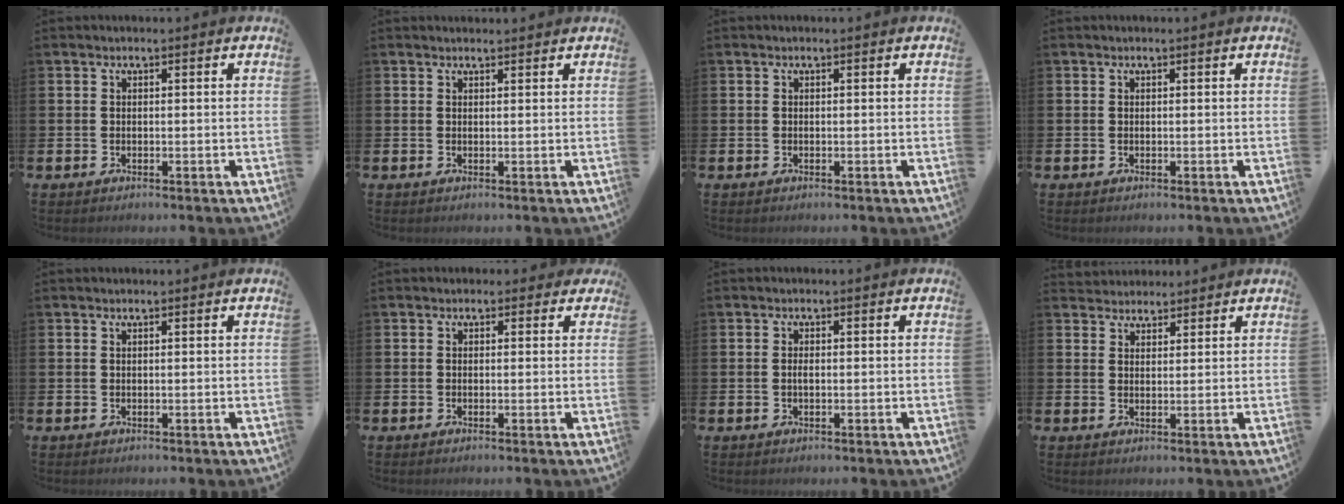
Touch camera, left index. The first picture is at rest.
{"total": 0.9, "force": [0.9, 0.1, 0.1], "torque": [0.012, -0.003, 0.014]}
{"total": 0.0}
{"total": 0.0}
{"total": 0.0}
{"total": 0.8, "force": [-0.1, 0.8, 0.2], "torque": [0.001, 0.008, -0.005]}
{"total": 0.8, "force": [-0.1, 0.3, 0.8], "torque": [-0.020, 0.002, -0.001]}
{"total": 2.8, "force": [2.6, 0.9, -0.4], "torque": [0.000, -0.006, 0.048]}